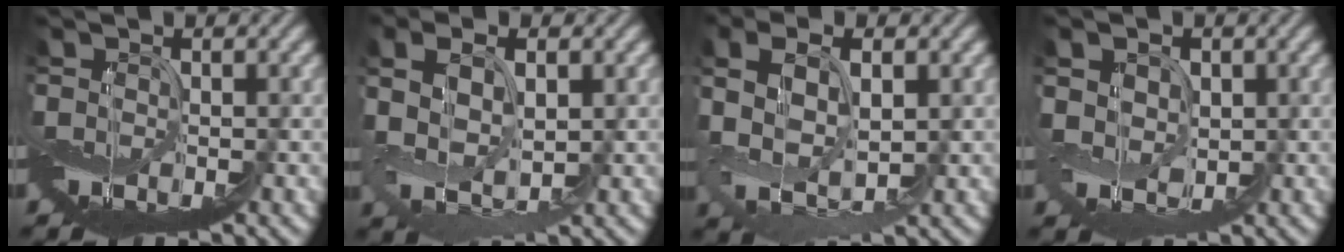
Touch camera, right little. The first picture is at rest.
{"total": 2.2, "force": [2.0, -0.7, 0.6], "torque": [-0.053, 0.023, 0.036]}
{"total": 2.2, "force": [1.7, -0.3, 1.3], "torque": [-0.068, 0.021, 0.031]}
{"total": 2.7, "force": [2.4, 1.1, -0.5], "torque": [-0.012, 0.027, 0.026]}